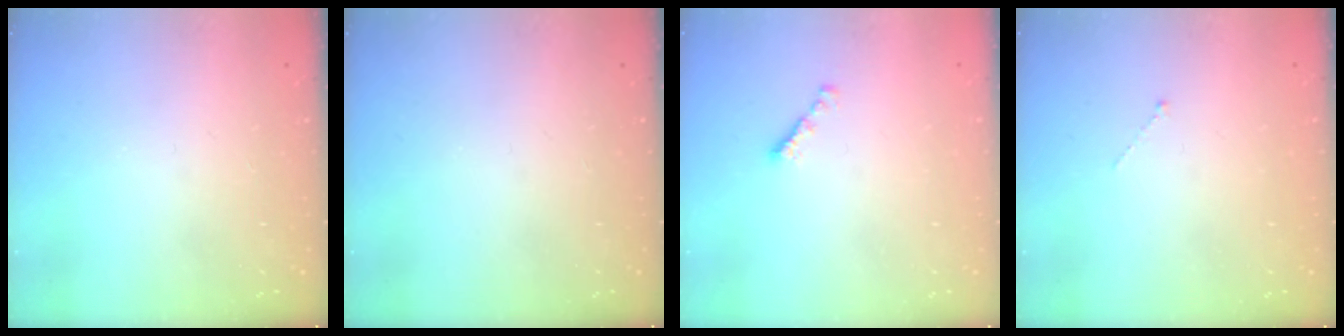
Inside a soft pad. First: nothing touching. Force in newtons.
{"total": 0.0}
{"total": 1.8, "press": 1.7, "slide": 0.6}
{"total": 0.0}